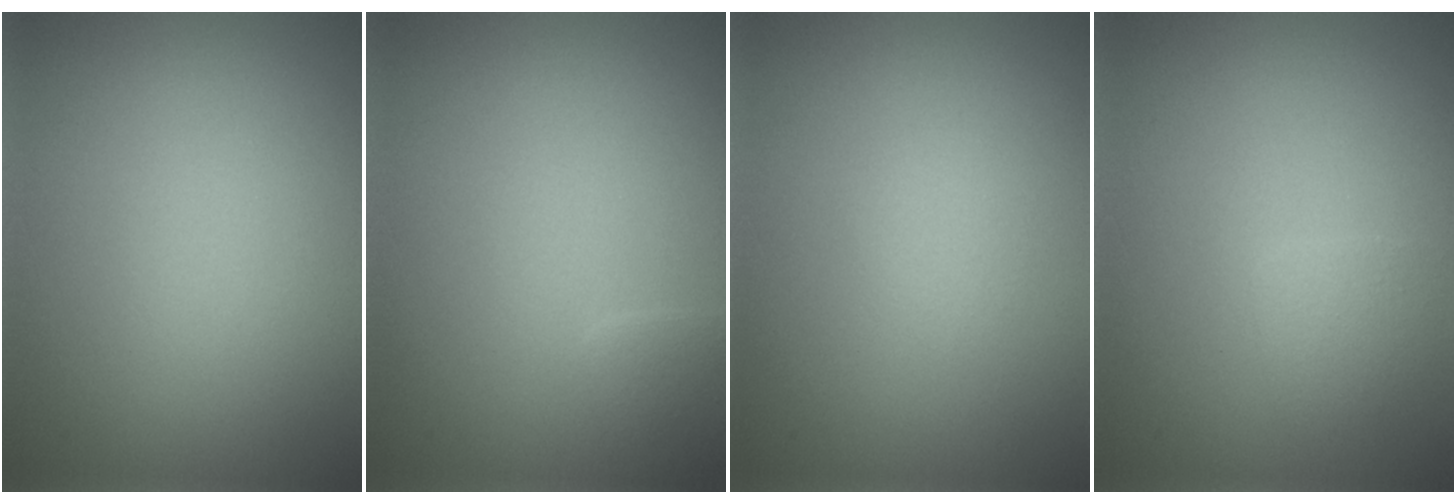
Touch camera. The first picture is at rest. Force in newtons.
{"total": 1.3, "press": 1.3, "slide": 0.1}
{"total": 0.6, "press": 0.6, "slide": 0.1}
{"total": 1.3, "press": 1.3, "slide": 0.0}